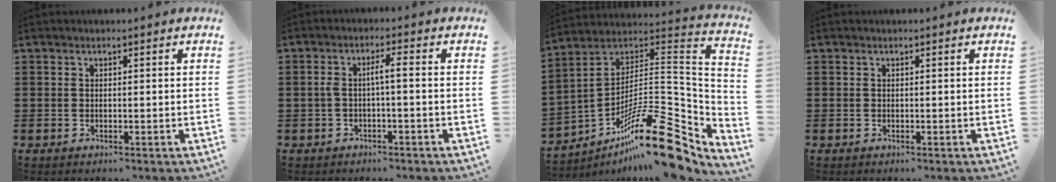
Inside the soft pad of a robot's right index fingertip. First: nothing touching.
{"total": 2.9, "force": [-0.4, 0.3, 2.9], "torque": [-0.063, 0.001, -0.013]}
{"total": 20.0, "force": [-12.0, 5.1, 15.1], "torque": [-0.235, 0.034, -0.211]}
{"total": 0.0}